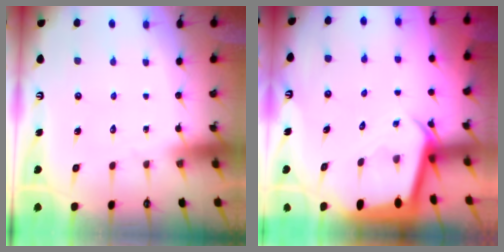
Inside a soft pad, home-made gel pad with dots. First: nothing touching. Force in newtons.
{"total": 2.8, "press": 2.8, "slide": 0.3}